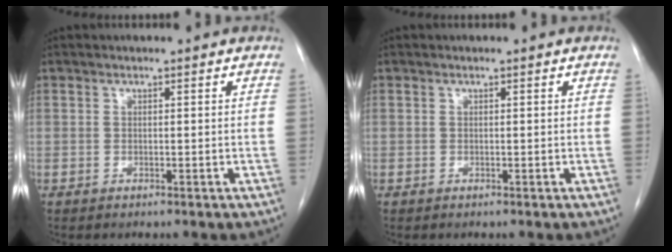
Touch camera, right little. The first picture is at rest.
{"total": 0.0}